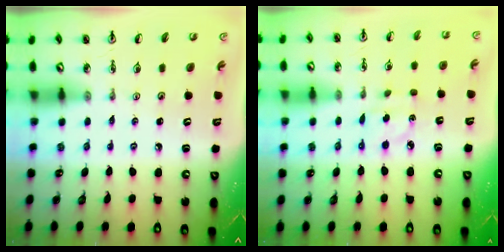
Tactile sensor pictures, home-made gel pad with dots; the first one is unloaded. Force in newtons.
{"total": 2.6, "press": 2.6, "slide": 0.1}